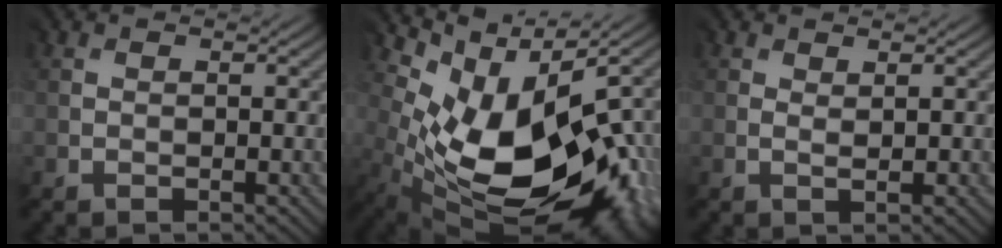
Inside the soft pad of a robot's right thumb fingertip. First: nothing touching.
{"total": 13.5, "force": [-2.4, 7.1, 11.2], "torque": [-0.161, -0.029, -0.019]}
{"total": 0.7, "force": [0.7, -0.3, 0.0], "torque": [-0.002, 0.002, 0.014]}